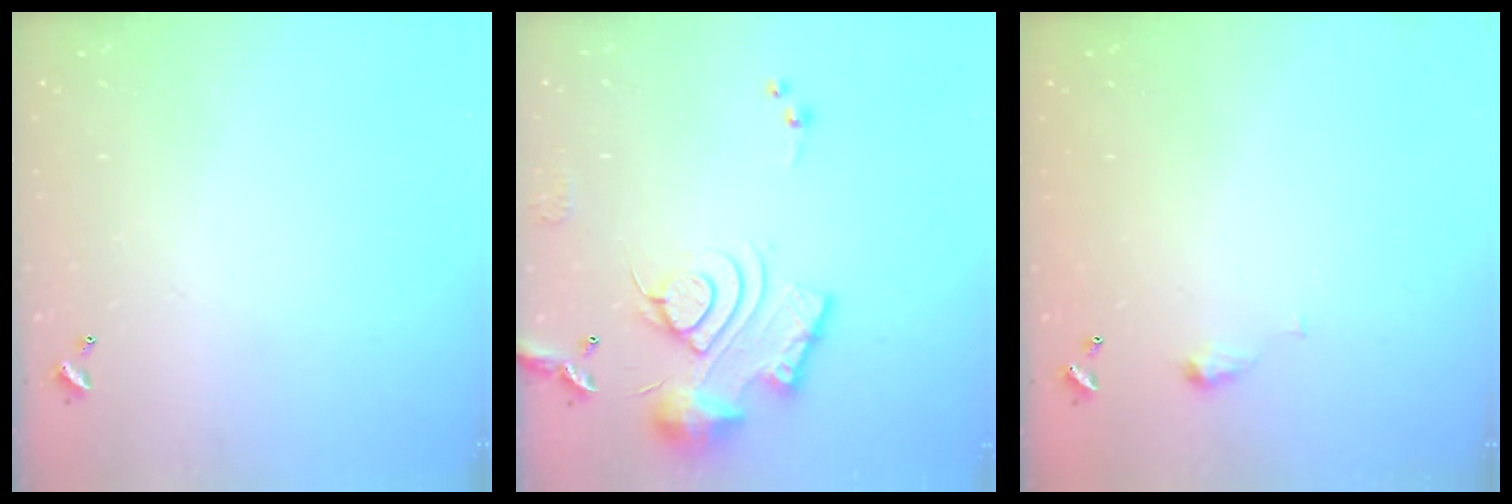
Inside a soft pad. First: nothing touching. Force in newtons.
{"total": 14.9, "press": 14.9, "slide": 1.3}
{"total": 2.9, "press": 2.9, "slide": 0.5}